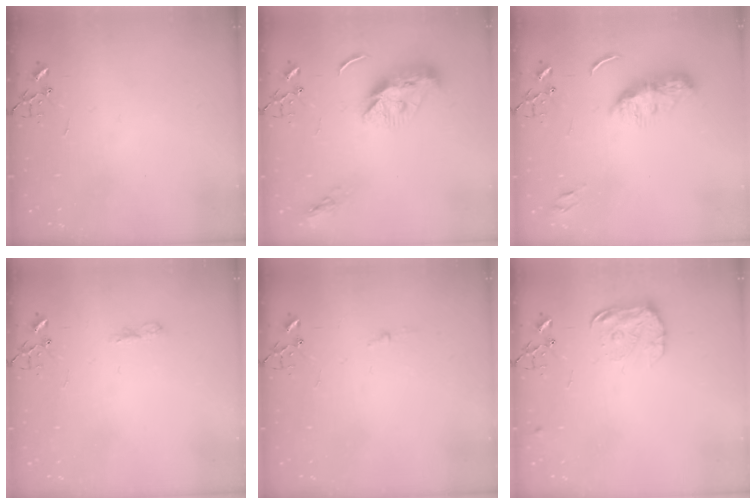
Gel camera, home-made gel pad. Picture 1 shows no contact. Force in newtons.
{"total": 12.7, "press": 12.7, "slide": 0.3}
{"total": 9.4, "press": 9.4, "slide": 0.4}
{"total": 6.2, "press": 6.2, "slide": 0.8}
{"total": 3.1, "press": 3.1, "slide": 0.4}
{"total": 11.5, "press": 11.5, "slide": 0.6}